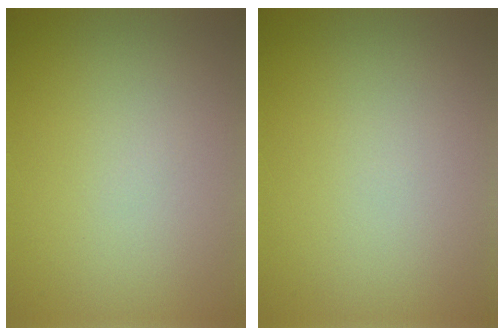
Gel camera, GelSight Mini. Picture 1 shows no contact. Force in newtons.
{"total": 0.0}